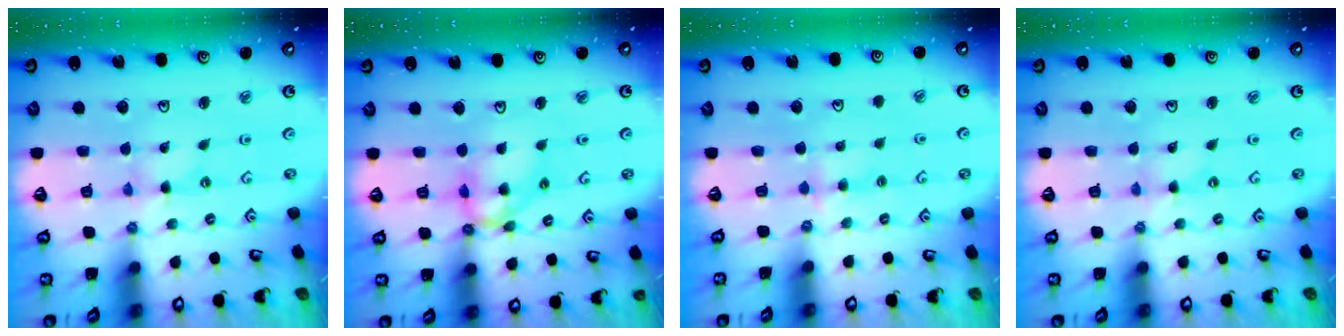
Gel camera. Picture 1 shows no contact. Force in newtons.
{"total": 11.3, "press": 11.3, "slide": 1.2}
{"total": 2.9, "press": 2.9, "slide": 0.5}
{"total": 0.0}